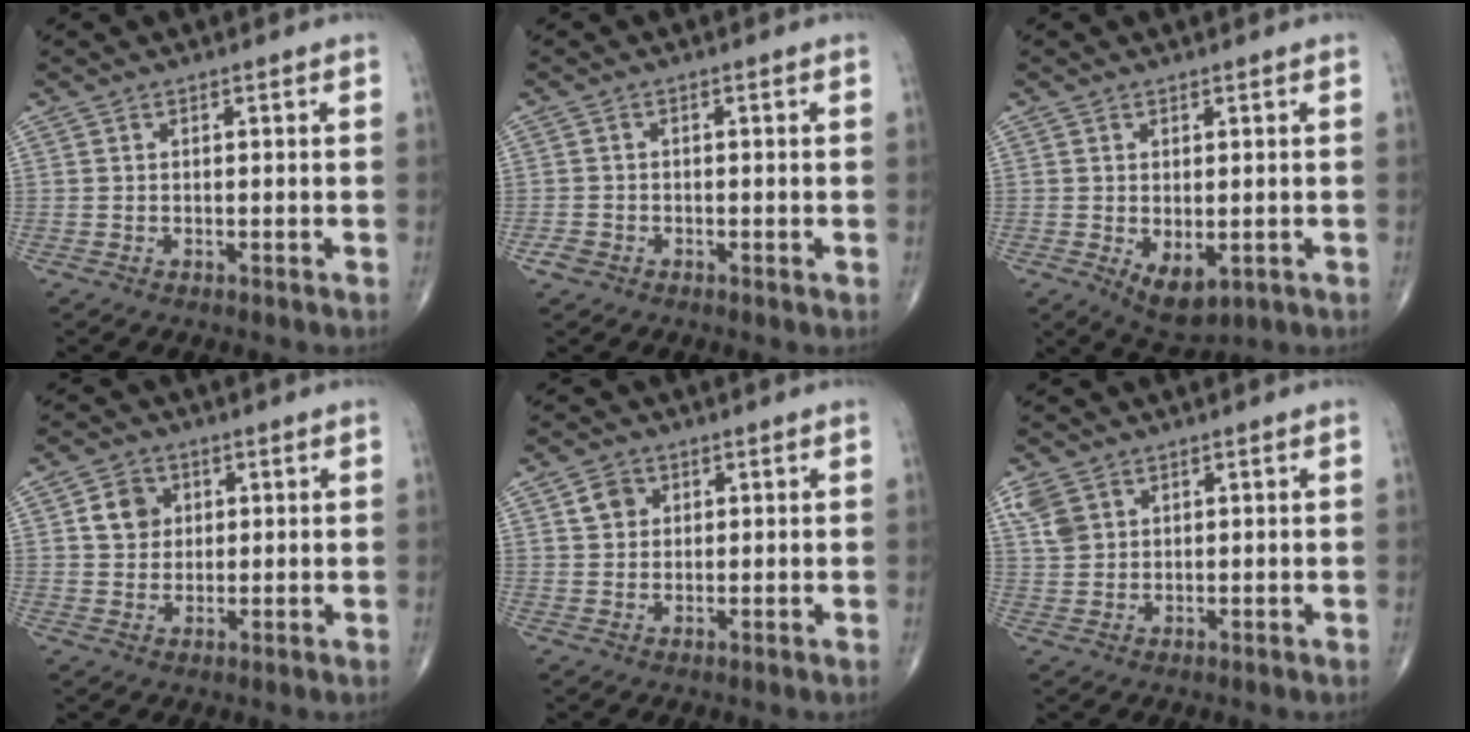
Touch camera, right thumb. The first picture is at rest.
{"total": 2.0, "force": [-1.0, 1.5, 0.8], "torque": [-0.013, 0.001, -0.020]}
{"total": 5.9, "force": [-1.2, 3.2, 4.8], "torque": [-0.067, -0.010, -0.004]}
{"total": 5.4, "force": [1.5, 4.7, 2.3], "torque": [-0.015, -0.002, 0.023]}
{"total": 3.7, "force": [1.3, 3.1, 1.4], "torque": [-0.009, -0.003, 0.022]}
{"total": 4.4, "force": [2.0, 3.3, 2.2], "torque": [-0.038, -0.001, 0.048]}